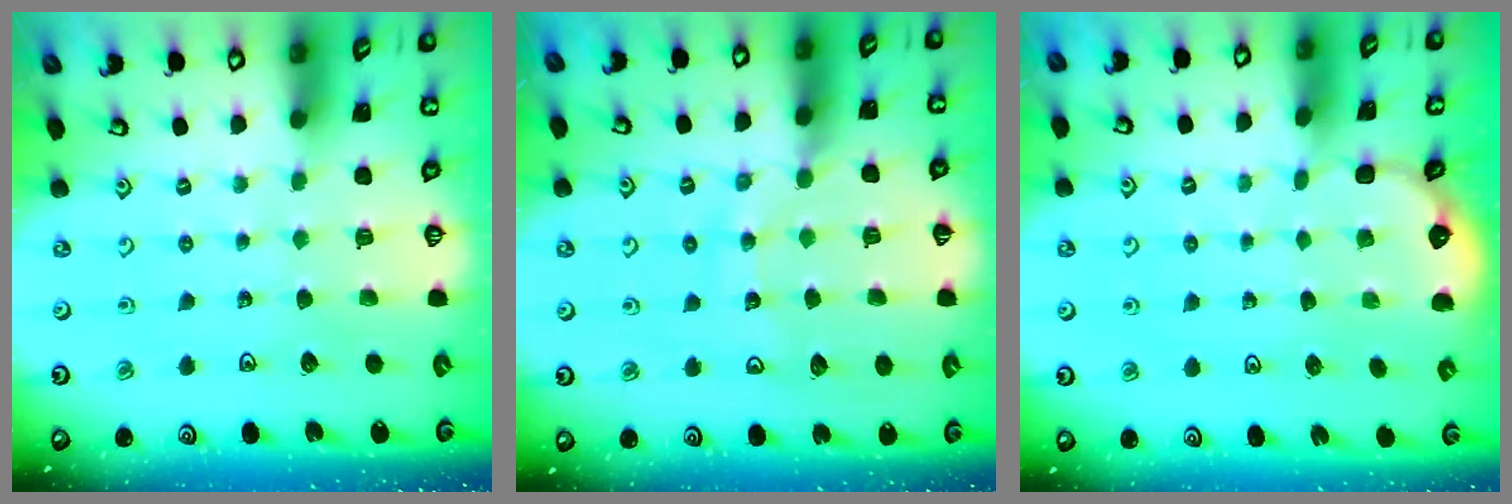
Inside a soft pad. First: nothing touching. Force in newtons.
{"total": 11.7, "press": 11.6, "slide": 1.4}
{"total": 1.6, "press": 0.9, "slide": 1.3}